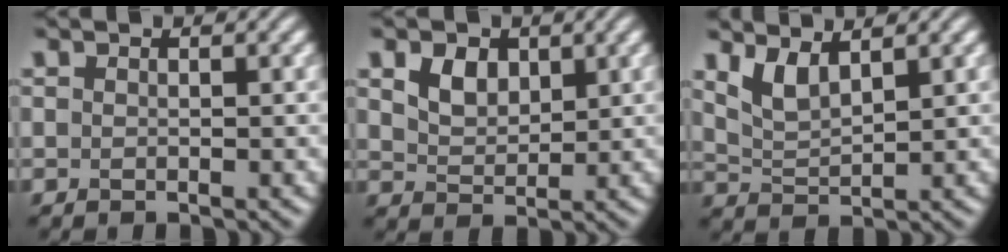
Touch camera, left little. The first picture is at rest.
{"total": 3.0, "force": [1.4, 2.0, 1.7], "torque": [-0.038, -0.001, 0.025]}
{"total": 2.9, "force": [2.0, 0.9, 1.9], "torque": [-0.045, -0.009, 0.046]}